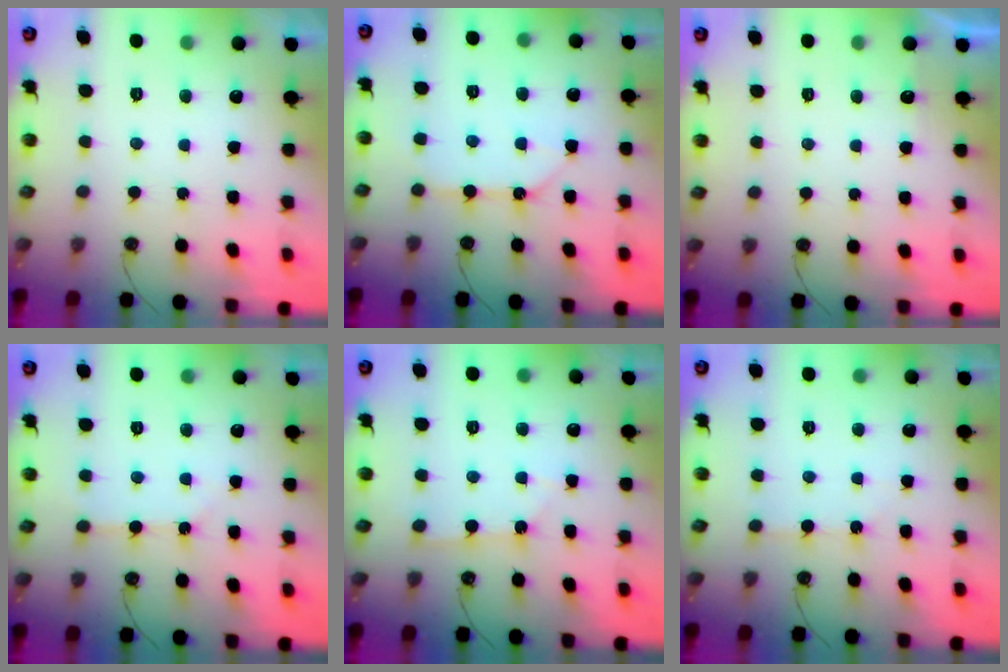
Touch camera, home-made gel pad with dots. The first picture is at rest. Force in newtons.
{"total": 10.7, "press": 10.6, "slide": 1.2}
{"total": 3.1, "press": 3.1, "slide": 0.4}
{"total": 3.6, "press": 3.6, "slide": 0.5}
{"total": 2.2, "press": 2.2, "slide": 0.4}
{"total": 2.7, "press": 2.7, "slide": 0.4}